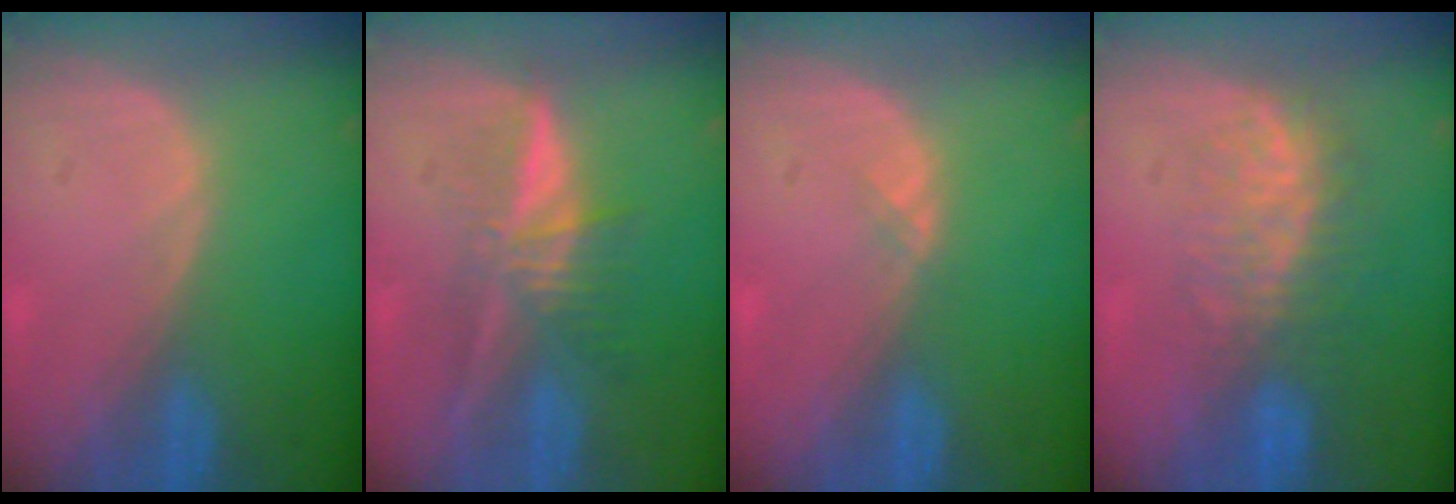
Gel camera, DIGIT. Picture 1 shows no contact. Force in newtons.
{"total": 5.9, "press": 5.6, "slide": 2.0}
{"total": 0.8, "press": 0.5, "slide": 0.6}
{"total": 7.7, "press": 7.1, "slide": 3.1}